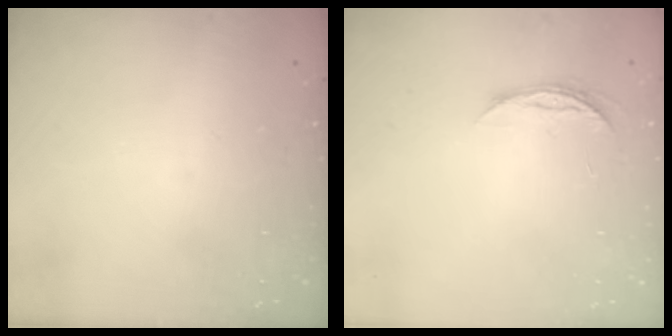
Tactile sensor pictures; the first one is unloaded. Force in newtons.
{"total": 4.2, "press": 4.1, "slide": 0.5}